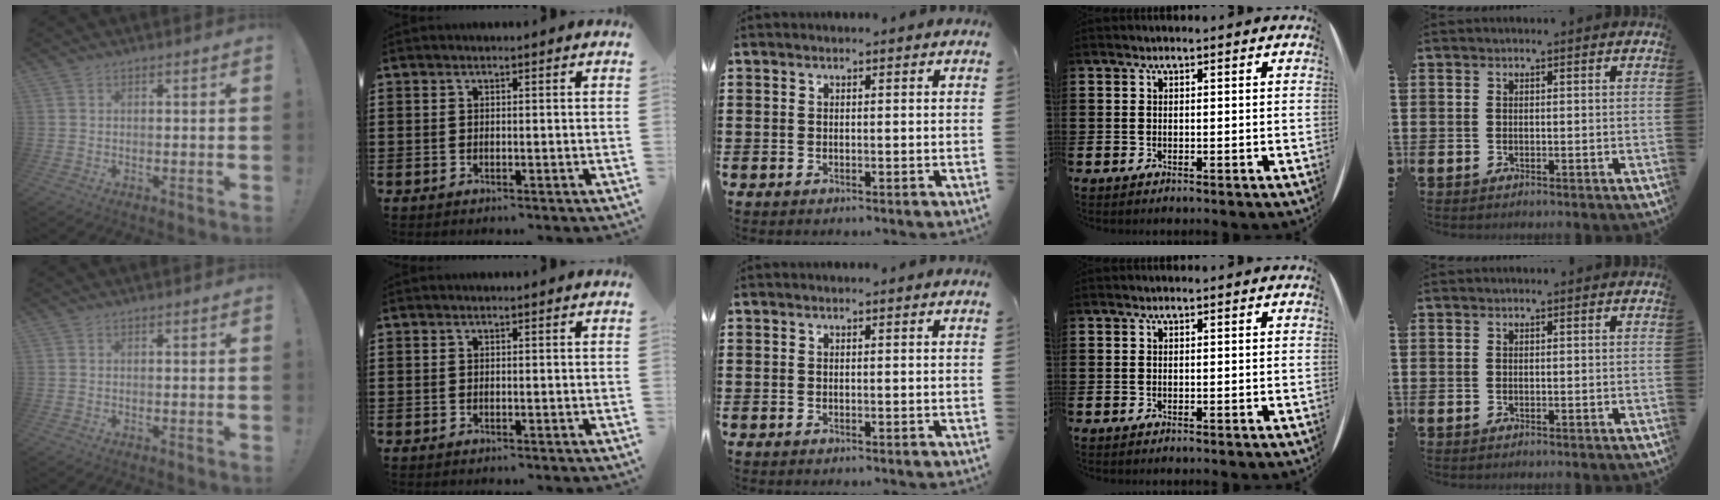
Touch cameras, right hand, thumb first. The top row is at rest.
{}